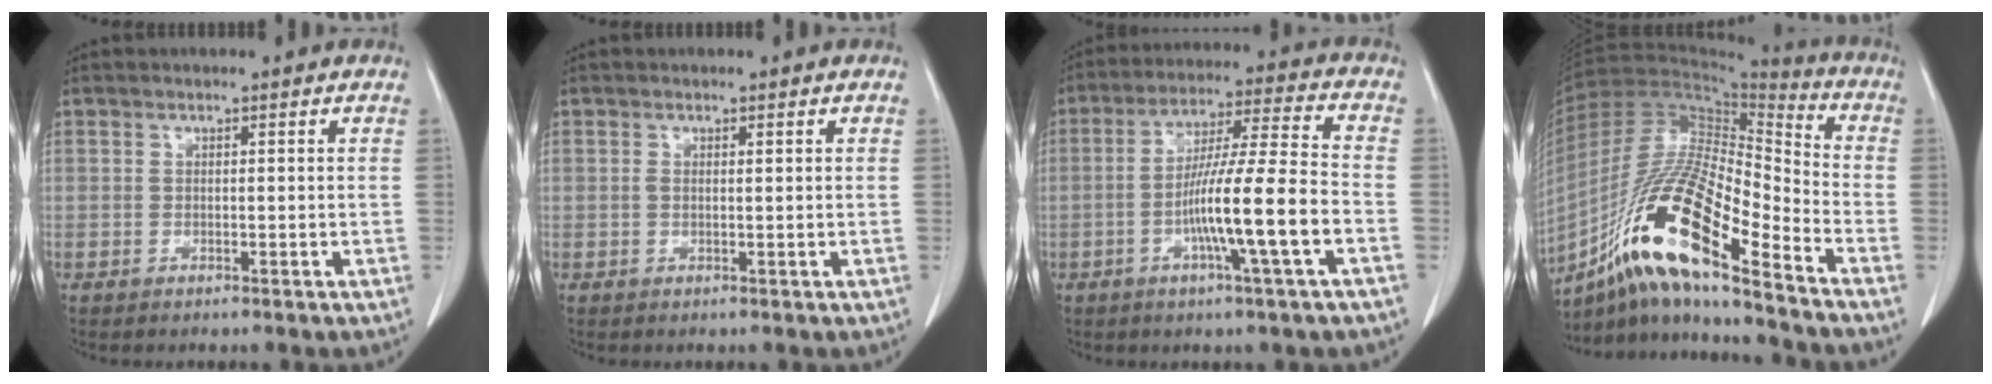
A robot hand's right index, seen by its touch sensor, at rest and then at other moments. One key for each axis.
{"total": 0.7, "fx": 0.1, "fy": 0.2, "fz": 0.7, "tx": -0.018, "ty": 0.005, "tz": 0.003}
{"total": 13.1, "fx": -4.1, "fy": -0.7, "fz": 12.4, "tx": -0.221, "ty": 0.000, "tz": -0.077}
{"total": 18.0, "fx": -11.7, "fy": 2.4, "fz": 13.5, "tx": -0.264, "ty": -0.008, "tz": -0.212}